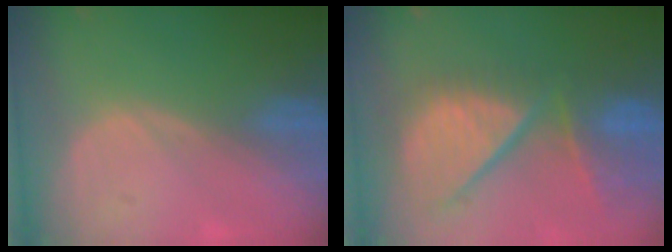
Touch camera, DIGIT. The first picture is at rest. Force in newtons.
{"total": 12.8, "press": 10.8, "slide": 7.0}